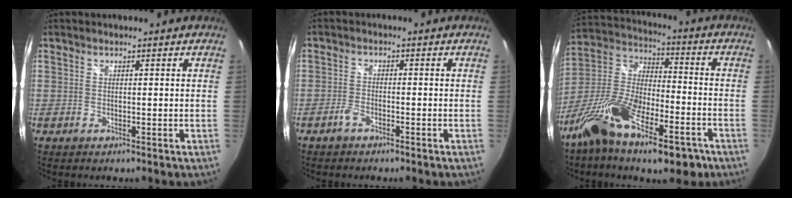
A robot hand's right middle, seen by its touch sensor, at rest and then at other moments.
{"total": 2.5, "force": [-1.9, 1.0, 1.3], "torque": [-0.039, 0.001, -0.041]}
{"total": 20.3, "force": [-12.0, 7.8, 14.4], "torque": [-0.285, -0.022, -0.215]}